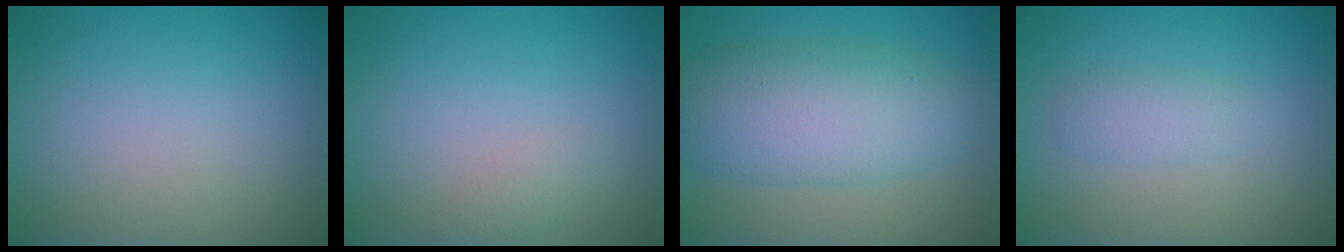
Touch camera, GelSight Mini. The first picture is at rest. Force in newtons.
{"total": 1.0, "press": 1.0, "slide": 0.0}
{"total": 7.6, "press": 7.6, "slide": 0.1}
{"total": 1.7, "press": 1.7, "slide": 0.1}